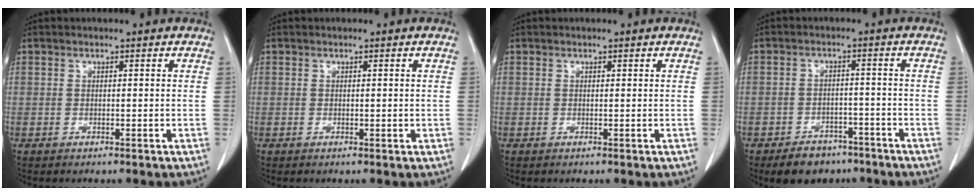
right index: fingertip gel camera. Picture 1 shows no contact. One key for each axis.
{"total": 0.5, "fx": 0.2, "fy": 0.3, "fz": 0.4, "tx": -0.004, "ty": 0.000, "tz": 0.006}
{"total": 0.0}
{"total": 6.5, "fx": -5.0, "fy": 3.7, "fz": 2.0, "tx": -0.032, "ty": 0.004, "tz": -0.074}